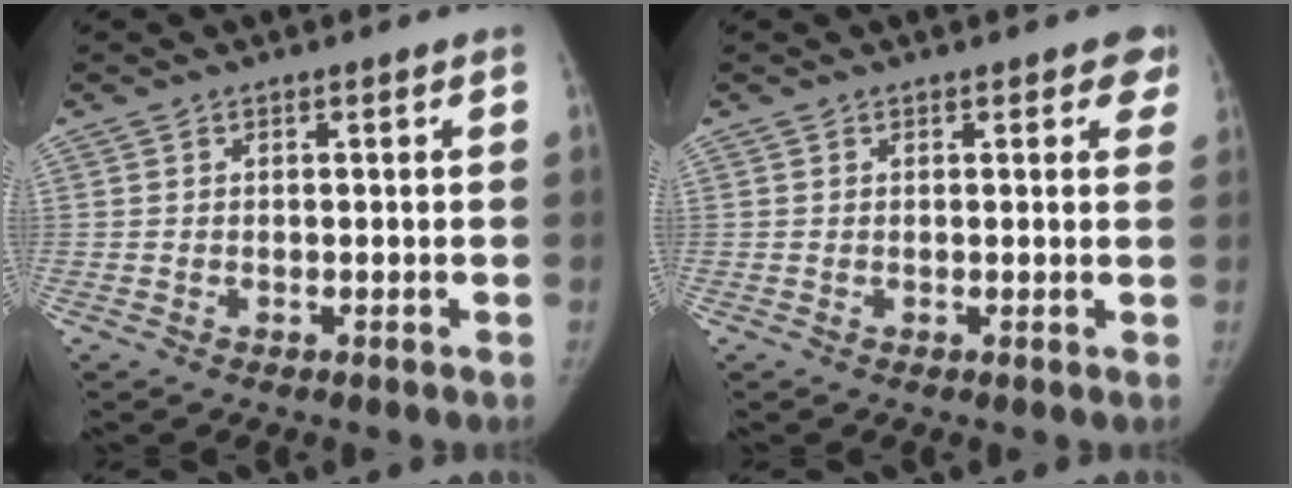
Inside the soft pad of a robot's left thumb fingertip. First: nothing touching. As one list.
[{"total": 3.0, "force": [2.0, 1.6, 1.6], "torque": [0.013, -0.005, 0.013]}]